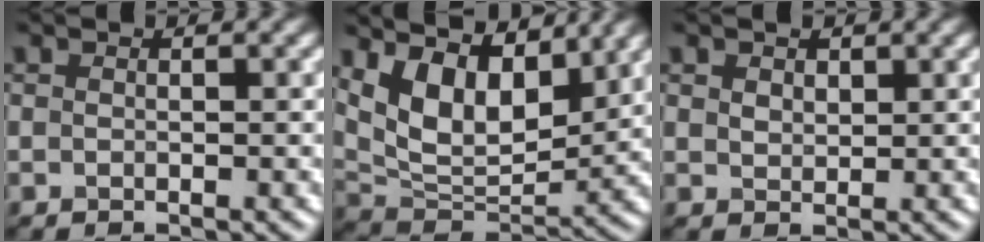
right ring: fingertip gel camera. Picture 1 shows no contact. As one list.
[{"total": 9.6, "force": [4.8, 4.8, 6.8], "torque": [-0.133, 0.000, 0.081]}, {"total": 1.8, "force": [1.1, 1.2, 0.8], "torque": [-0.015, 0.007, 0.010]}]